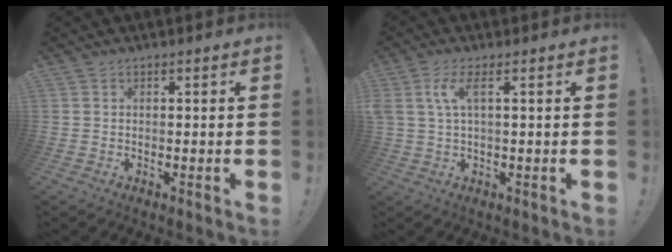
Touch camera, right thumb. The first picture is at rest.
{"total": 5.4, "force": [1.7, 1.3, 4.9], "torque": [-0.098, -0.005, 0.027]}